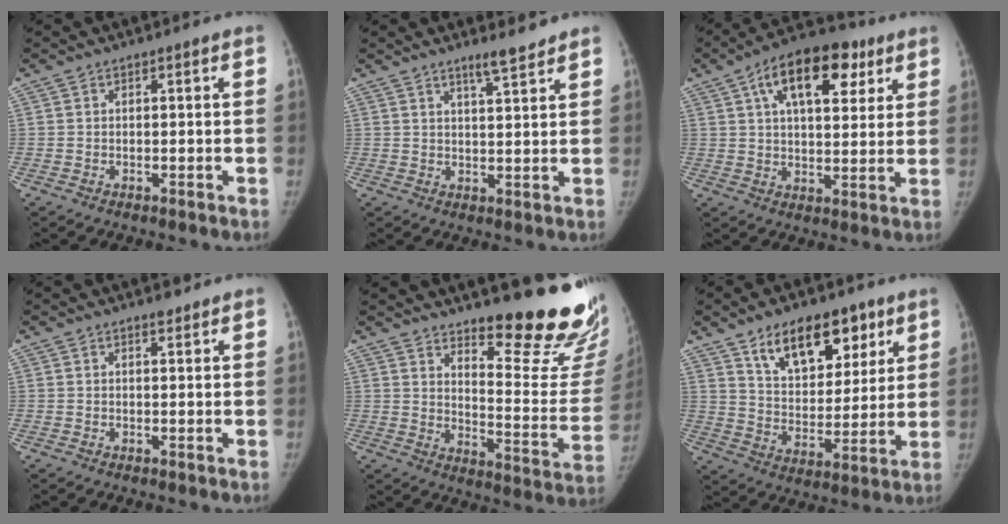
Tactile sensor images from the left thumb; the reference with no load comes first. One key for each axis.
{"total": 4.7, "fx": 3.8, "fy": 0.5, "fz": 2.6, "tx": -0.036, "ty": -0.029, "tz": 0.060}
{"total": 17.0, "fx": 7.7, "fy": 8.7, "fz": 12.4, "tx": -0.160, "ty": -0.002, "tz": 0.116}
{"total": 1.5, "fx": 1.3, "fy": 0.6, "fz": 0.6, "tx": -0.006, "ty": -0.009, "tz": 0.019}
{"total": 21.8, "fx": 17.6, "fy": 4.6, "fz": 12.1, "tx": -0.125, "ty": -0.167, "tz": 0.230}
{"total": 16.7, "fx": 9.8, "fy": 9.4, "fz": 9.9, "tx": -0.096, "ty": -0.045, "tz": 0.167}